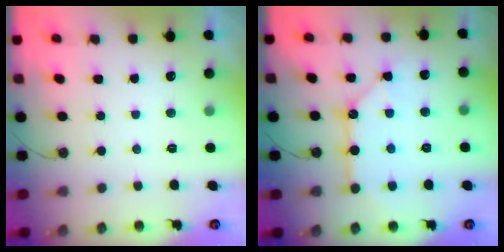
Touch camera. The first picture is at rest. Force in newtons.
{"total": 10.8, "press": 10.7, "slide": 1.0}